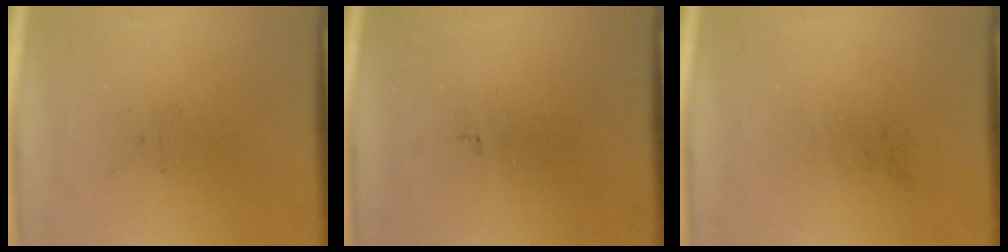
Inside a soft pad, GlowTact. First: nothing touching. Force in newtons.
{"total": 0.0}
{"total": 0.0}